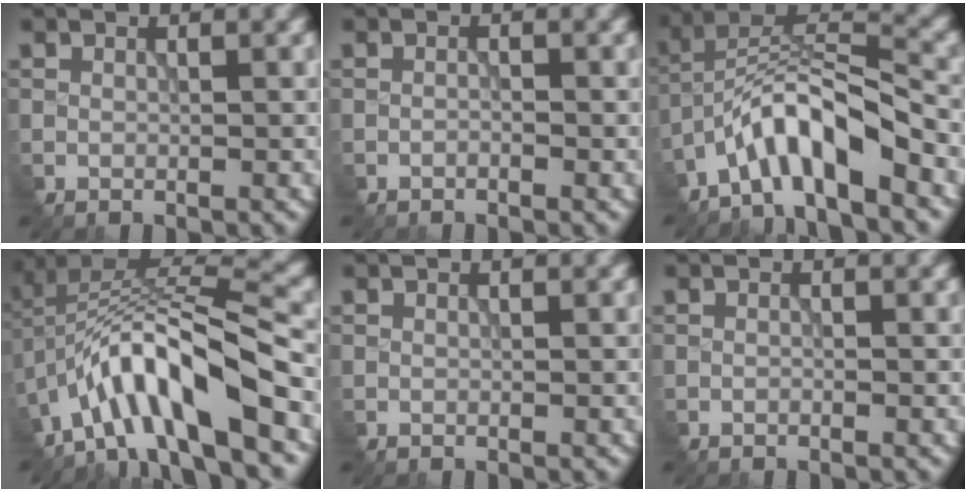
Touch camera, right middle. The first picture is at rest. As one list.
[{"total": 0.8, "force": [-0.5, 0.3, 0.5], "torque": [-0.012, -0.002, -0.008]}, {"total": 7.0, "force": [-4.5, 1.8, 5.0], "torque": [-0.088, 0.015, -0.087]}, {"total": 10.6, "force": [-5.1, 3.0, 8.8], "torque": [-0.154, 0.020, -0.094]}, {"total": 0.0}, {"total": 0.5, "force": [-0.3, 0.2, 0.4], "torque": [-0.007, -0.004, -0.003]}]